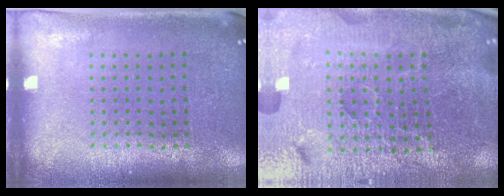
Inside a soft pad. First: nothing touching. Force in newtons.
{"total": 5.5, "press": 5.1, "slide": 2.0}